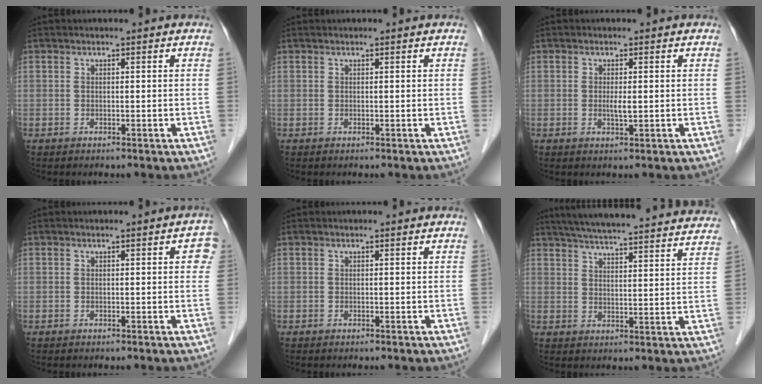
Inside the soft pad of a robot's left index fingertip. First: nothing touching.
{"total": 0.0}
{"total": 1.5, "force": [-0.2, 0.2, 1.4], "torque": [-0.028, -0.006, -0.002]}
{"total": 2.5, "force": [0.6, 1.2, 2.1], "torque": [-0.010, 0.008, 0.002]}
{"total": 0.0}
{"total": 28.4, "force": [26.2, 2.6, 10.7], "torque": [-0.177, -0.022, 0.330]}